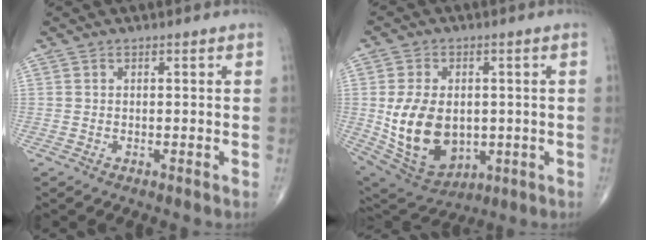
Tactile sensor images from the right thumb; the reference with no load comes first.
{"total": 15.8, "force": [-0.8, 10.8, 11.5], "torque": [-0.186, -0.005, 0.016]}